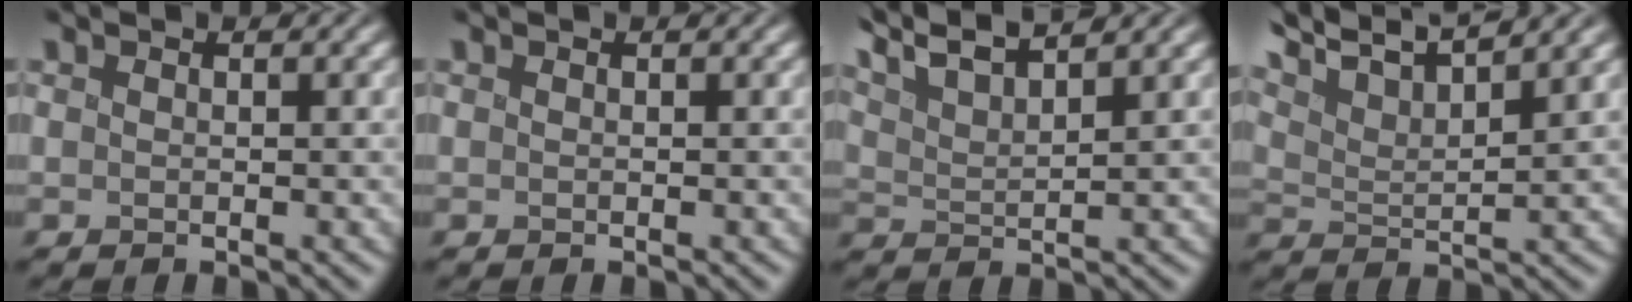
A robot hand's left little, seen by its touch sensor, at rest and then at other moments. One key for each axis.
{"total": 0.0}
{"total": 9.0, "fx": 7.0, "fy": 2.1, "fz": 5.2, "tx": -0.107, "ty": 0.029, "tz": 0.083}
{"total": 8.6, "fx": 7.1, "fy": 1.9, "fz": 4.5, "tx": -0.096, "ty": 0.015, "tz": 0.099}